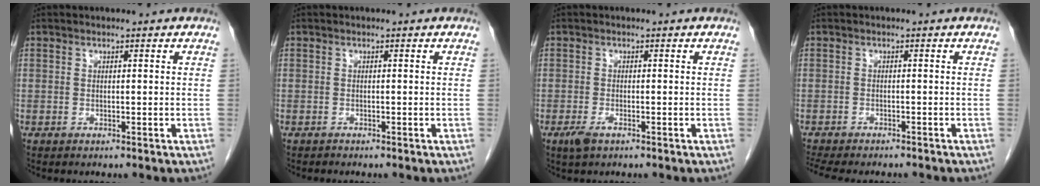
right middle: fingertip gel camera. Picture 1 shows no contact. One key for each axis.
{"total": 0.0}
{"total": 1.8, "fx": -1.0, "fy": 0.5, "fz": 1.4, "tx": -0.035, "ty": -0.004, "tz": -0.018}
{"total": 10.8, "fx": -9.5, "fy": 2.4, "fz": 4.6, "tx": -0.079, "ty": -0.012, "tz": -0.127}